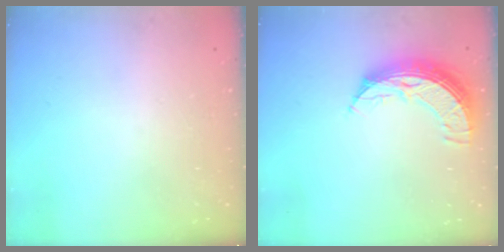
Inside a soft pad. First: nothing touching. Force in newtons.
{"total": 10.6, "press": 10.6, "slide": 1.0}